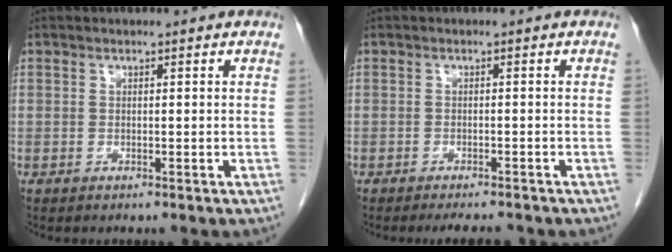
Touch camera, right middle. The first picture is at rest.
{"total": 4.1, "force": [-3.7, 0.7, 1.5], "torque": [-0.019, -0.007, -0.049]}